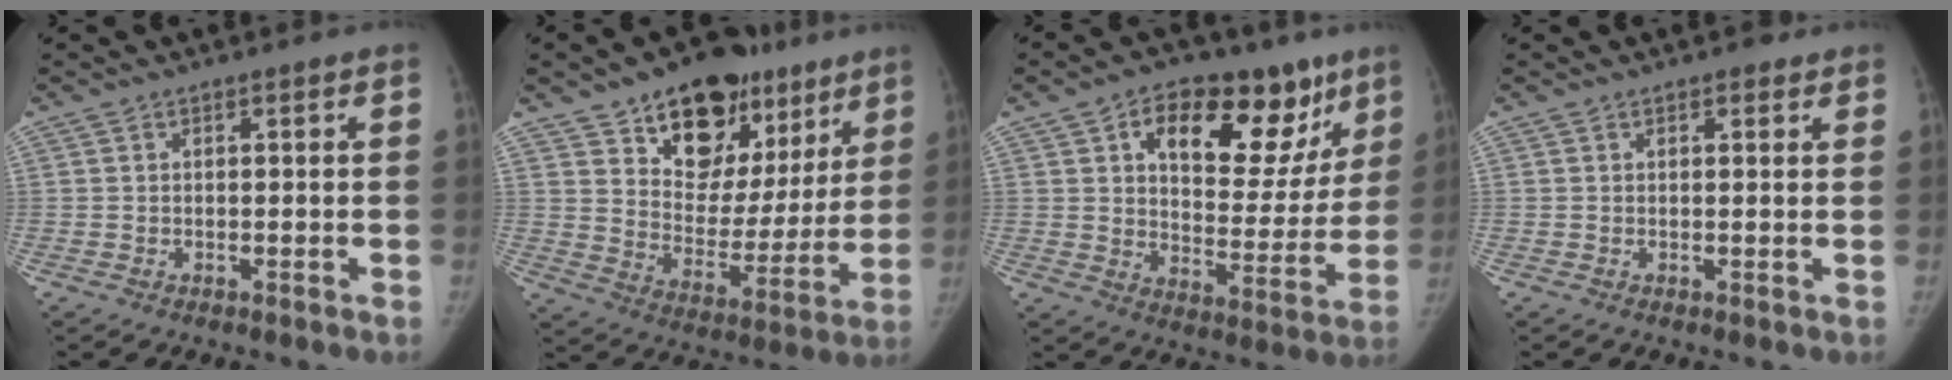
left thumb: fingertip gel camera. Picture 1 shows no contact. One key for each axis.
{"total": 22.2, "fx": 13.5, "fy": 13.5, "fz": 11.5, "tx": -0.113, "ty": -0.047, "tz": 0.213}
{"total": 23.9, "fx": 12.2, "fy": 12.8, "fz": 16.1, "tx": -0.171, "ty": -0.020, "tz": 0.181}
{"total": 1.8, "fx": 1.1, "fy": 0.9, "fz": 1.1, "tx": -0.006, "ty": -0.003, "tz": 0.010}